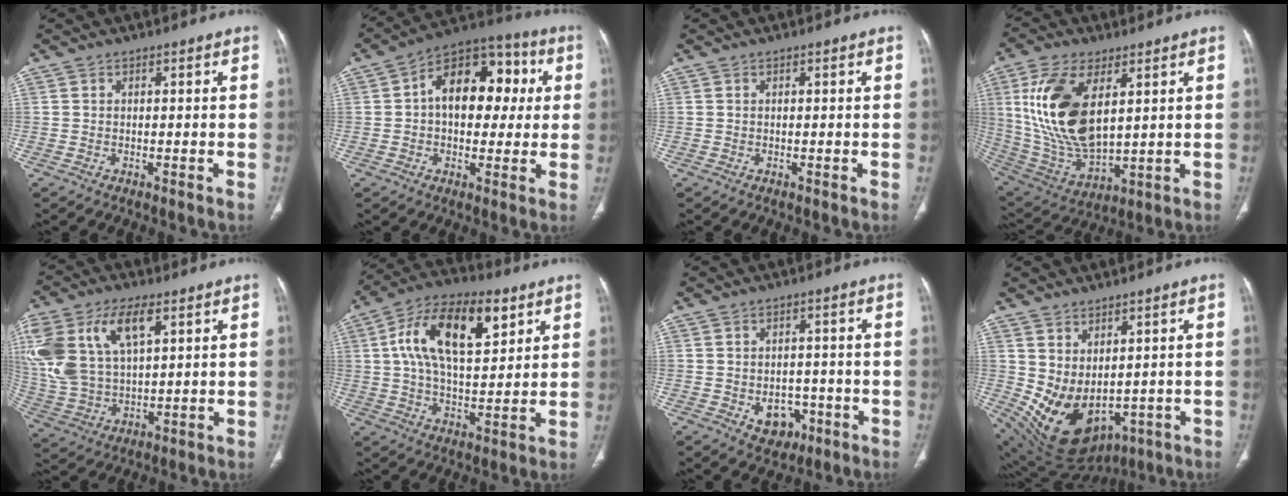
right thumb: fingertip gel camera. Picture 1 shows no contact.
{"total": 16.5, "force": [2.3, 10.7, 12.4], "torque": [-0.137, 0.035, 0.026]}
{"total": 0.0}
{"total": 19.4, "force": [5.2, 9.8, 15.9], "torque": [-0.313, -0.027, 0.112]}
{"total": 20.4, "force": [7.7, 11.0, 15.3], "torque": [-0.347, 0.002, 0.153]}
{"total": 17.9, "force": [6.4, 8.7, 14.3], "torque": [-0.231, 0.000, 0.106]}
{"total": 6.1, "force": [-2.2, 4.7, 3.2], "torque": [-0.017, 0.015, -0.021]}
{"total": 13.0, "force": [-0.8, 8.5, 9.9], "torque": [-0.161, -0.017, 0.028]}